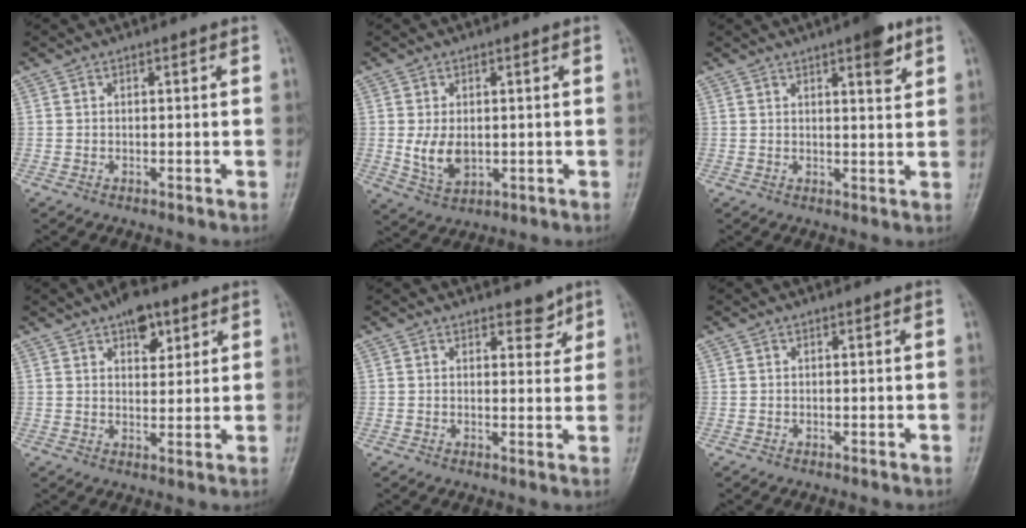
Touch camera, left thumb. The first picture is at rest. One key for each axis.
{"total": 6.0, "fx": -0.3, "fy": 4.1, "fz": 4.4, "tx": -0.069, "ty": -0.005, "tz": 0.005}
{"total": 5.2, "fx": 3.0, "fy": 1.3, "fz": 4.0, "tx": -0.043, "ty": -0.013, "tz": 0.036}
{"total": 6.5, "fx": 3.6, "fy": 3.6, "fz": 4.0, "tx": -0.028, "ty": -0.014, "tz": 0.049}
{"total": 3.1, "fx": 2.2, "fy": 1.7, "fz": 1.4, "tx": 0.006, "ty": -0.012, "tz": 0.028}
{"total": 0.0}